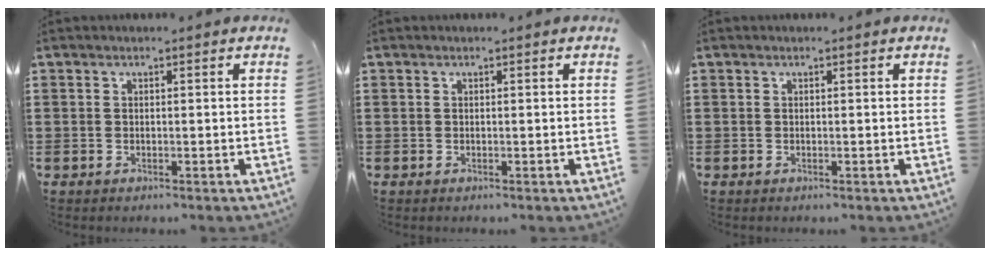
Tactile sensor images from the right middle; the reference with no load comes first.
{"total": 0.0}
{"total": 0.0}